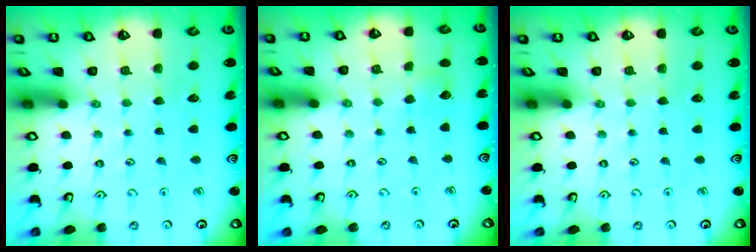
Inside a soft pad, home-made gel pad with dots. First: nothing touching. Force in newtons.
{"total": 2.7, "press": 2.7, "slide": 0.4}
{"total": 0.0}